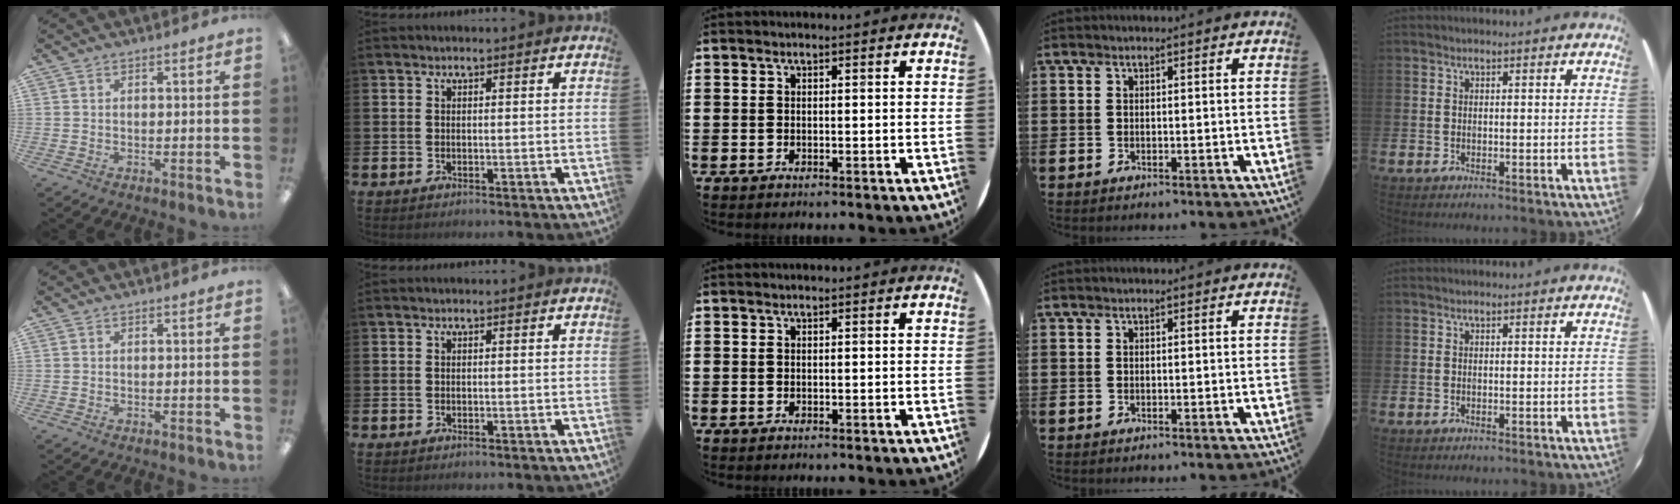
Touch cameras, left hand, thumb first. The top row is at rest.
{}